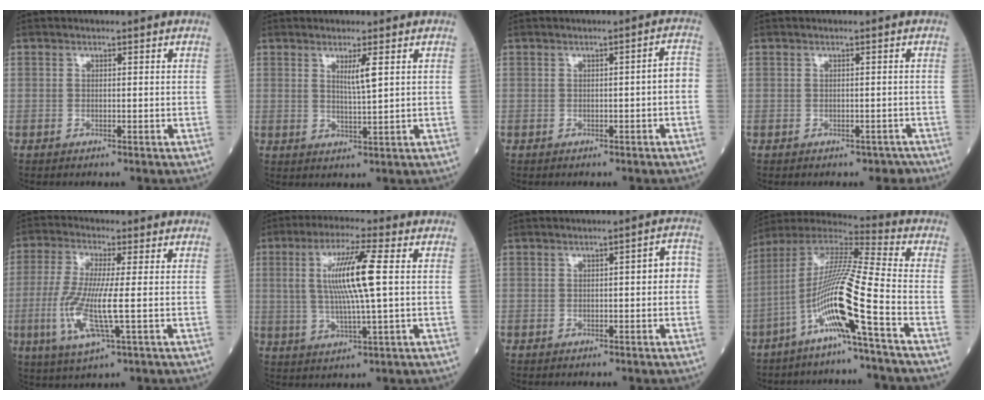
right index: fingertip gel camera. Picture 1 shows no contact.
{"total": 3.3, "force": [1.3, -0.3, 3.0], "torque": [-0.057, -0.006, 0.025]}
{"total": 2.4, "force": [-0.6, 0.3, 2.3], "torque": [-0.022, 0.008, -0.011]}
{"total": 2.1, "force": [-1.7, 1.3, 0.1], "torque": [0.001, 0.009, -0.023]}
{"total": 10.3, "force": [-1.9, 1.0, 10.1], "torque": [-0.225, -0.017, -0.041]}
{"total": 10.6, "force": [1.6, 0.2, 10.5], "torque": [-0.206, 0.004, 0.029]}
{"total": 3.3, "force": [-0.2, 0.9, 3.2], "torque": [-0.034, 0.016, -0.006]}
{"total": 14.4, "force": [-6.0, -1.2, 13.1], "torque": [-0.261, 0.000, -0.124]}